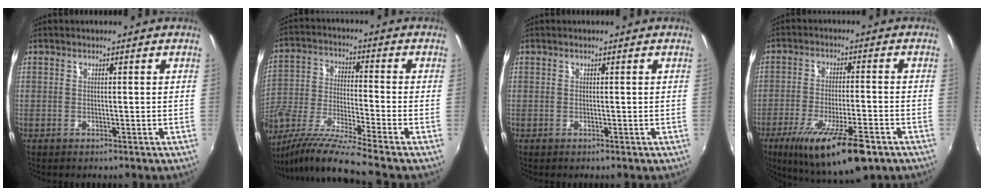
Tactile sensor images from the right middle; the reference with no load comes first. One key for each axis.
{"total": 15.1, "fx": -11.6, "fy": -0.5, "fz": 9.7, "tx": -0.185, "ty": -0.046, "tz": -0.217}
{"total": 0.0}
{"total": 16.3, "fx": -9.6, "fy": 4.0, "fz": 12.6, "tx": -0.228, "ty": -0.042, "tz": -0.154}